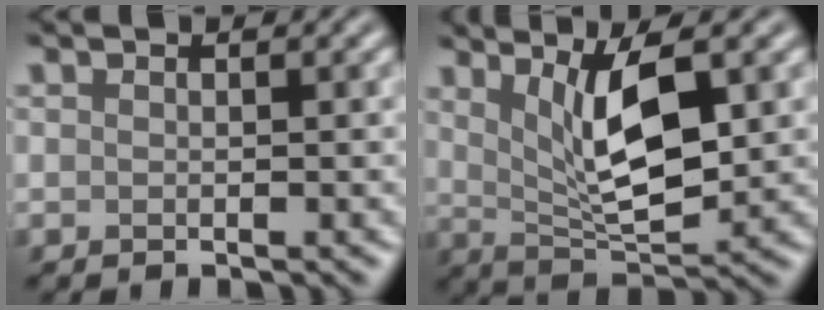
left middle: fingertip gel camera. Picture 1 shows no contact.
{"total": 6.7, "force": [2.1, 2.1, 6.0], "torque": [-0.108, -0.010, 0.043]}